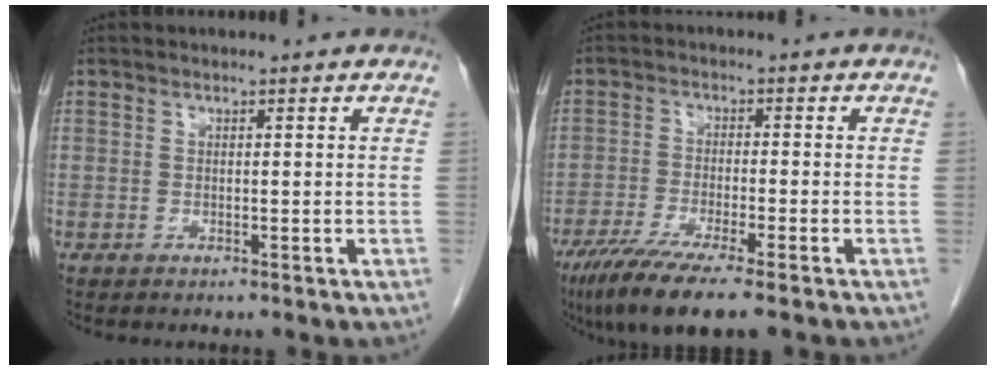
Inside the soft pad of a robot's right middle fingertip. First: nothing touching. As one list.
[{"total": 9.4, "force": [-6.5, 0.4, 6.8], "torque": [-0.119, -0.026, -0.108]}]